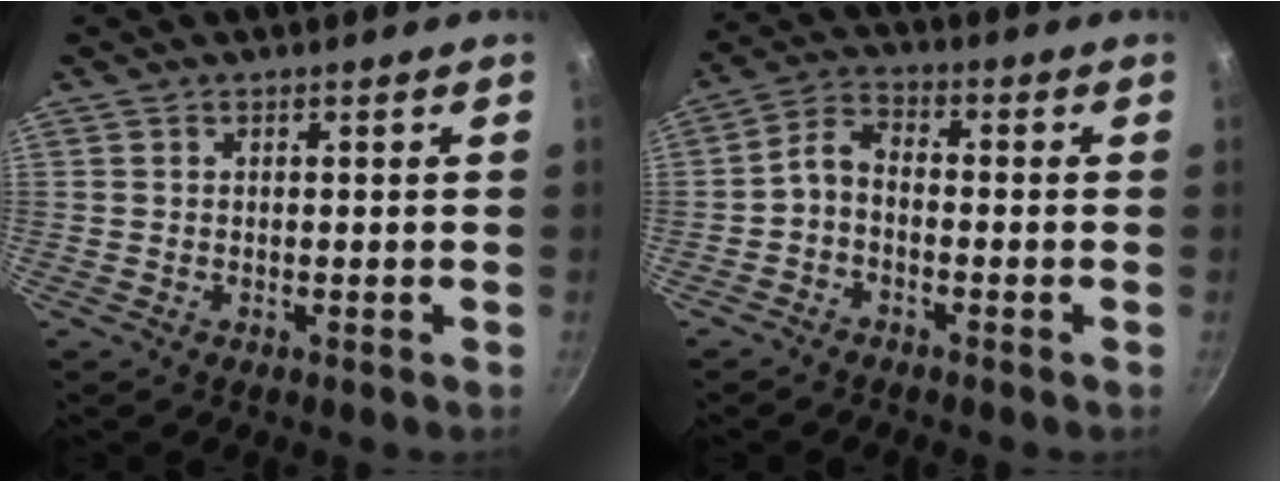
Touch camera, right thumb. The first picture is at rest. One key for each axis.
{"total": 4.5, "fx": -1.9, "fy": 2.6, "fz": 3.1, "tx": -0.065, "ty": 0.033, "tz": -0.047}